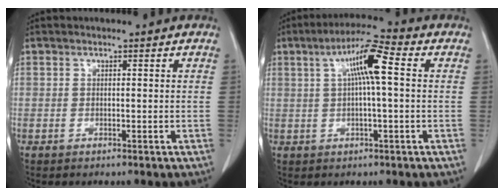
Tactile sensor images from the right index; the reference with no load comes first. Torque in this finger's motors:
{"motor_torque": [0.67, -0.10, 0.37, 0.10]}